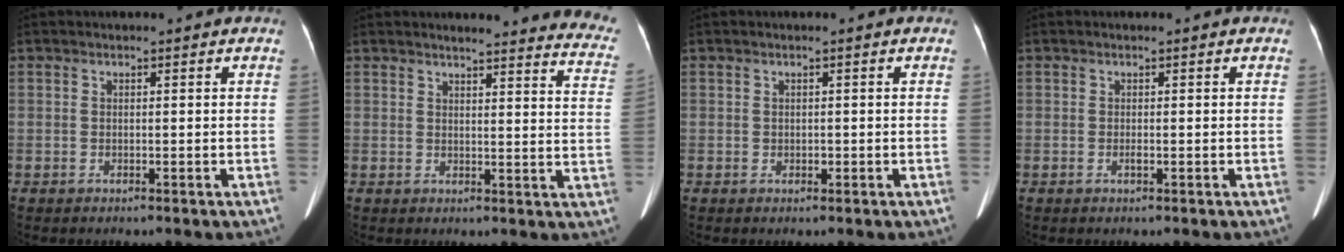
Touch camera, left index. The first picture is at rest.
{"total": 16.2, "force": [15.6, 1.4, 4.4], "torque": [-0.024, -0.085, 0.143]}
{"total": 0.6, "force": [-0.2, 0.4, 0.3], "torque": [-0.005, 0.000, -0.002]}
{"total": 0.5, "force": [-0.3, 0.1, 0.5], "torque": [-0.012, -0.002, -0.001]}